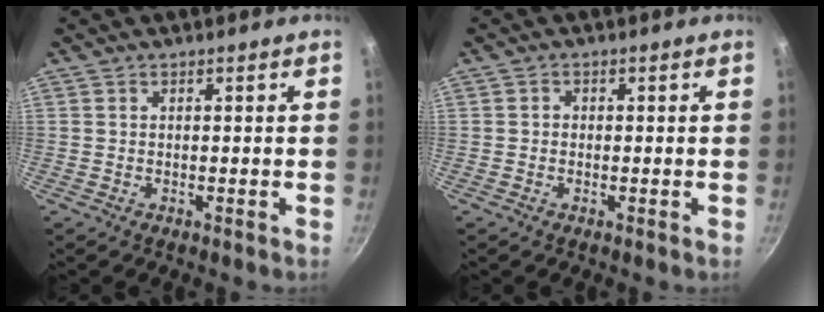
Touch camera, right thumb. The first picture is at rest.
{"total": 1.0, "force": [-0.1, 1.0, 0.3], "torque": [-0.002, 0.003, -0.004]}